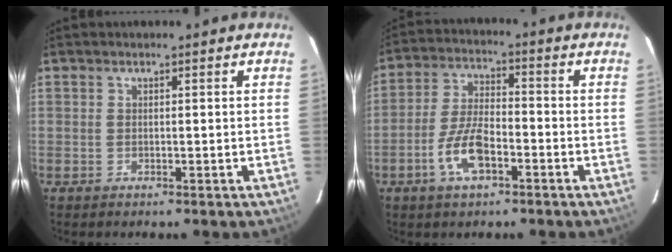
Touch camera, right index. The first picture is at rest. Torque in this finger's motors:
{"motor_torque": [1.30, -0.54, 0.61, 0.08]}